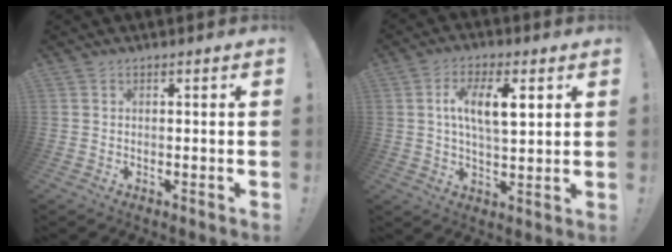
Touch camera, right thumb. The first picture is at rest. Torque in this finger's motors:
{"motor_torque": [0.37, 0.76, 0.45, -0.21, 0.04]}